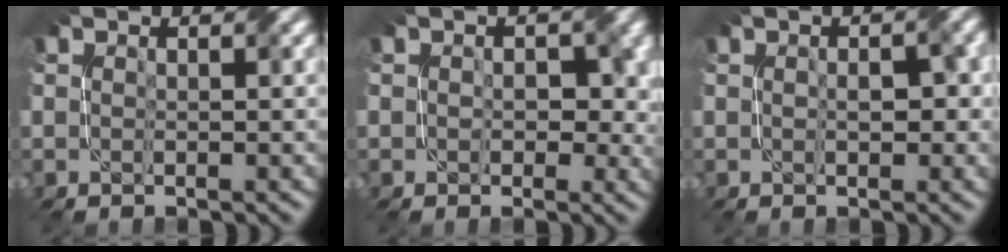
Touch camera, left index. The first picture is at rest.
{"total": 3.2, "force": [0.4, 2.4, 2.1], "torque": [-0.012, 0.002, 0.015]}
{"total": 2.7, "force": [0.1, 1.5, 2.2], "torque": [-0.030, 0.005, 0.009]}